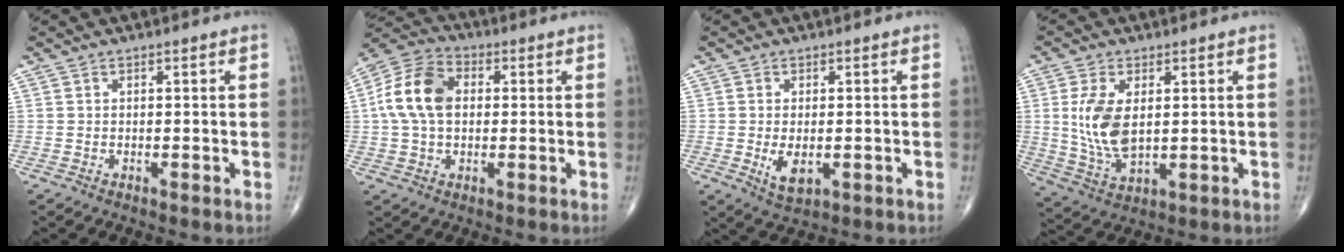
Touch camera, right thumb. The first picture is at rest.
{"total": 12.2, "force": [1.2, 8.2, 9.0], "torque": [-0.174, 0.027, 0.013]}
{"total": 4.8, "force": [-0.9, 2.5, 4.0], "torque": [-0.066, -0.010, -0.009]}
{"total": 10.3, "force": [1.4, 5.5, 8.6], "torque": [-0.171, -0.014, 0.039]}